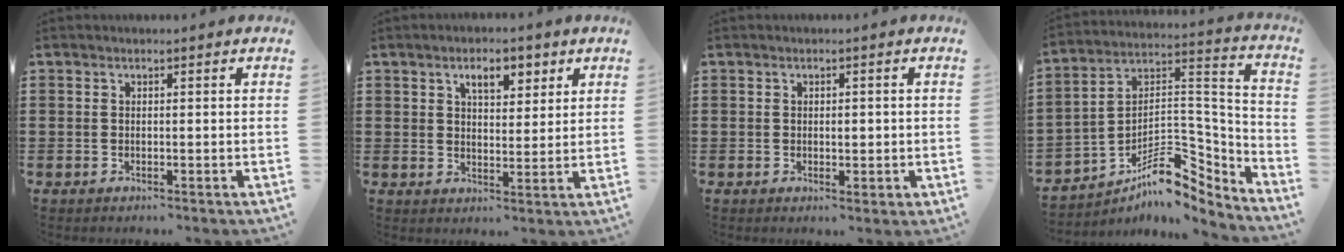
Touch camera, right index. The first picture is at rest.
{"total": 4.8, "force": [2.9, 2.3, 3.1], "torque": [-0.049, 0.001, 0.044]}
{"total": 1.8, "force": [0.0, 1.1, 1.5], "torque": [-0.021, 0.003, -0.003]}
{"total": 10.1, "force": [-6.0, 5.6, 5.8], "torque": [-0.078, -0.001, -0.112]}